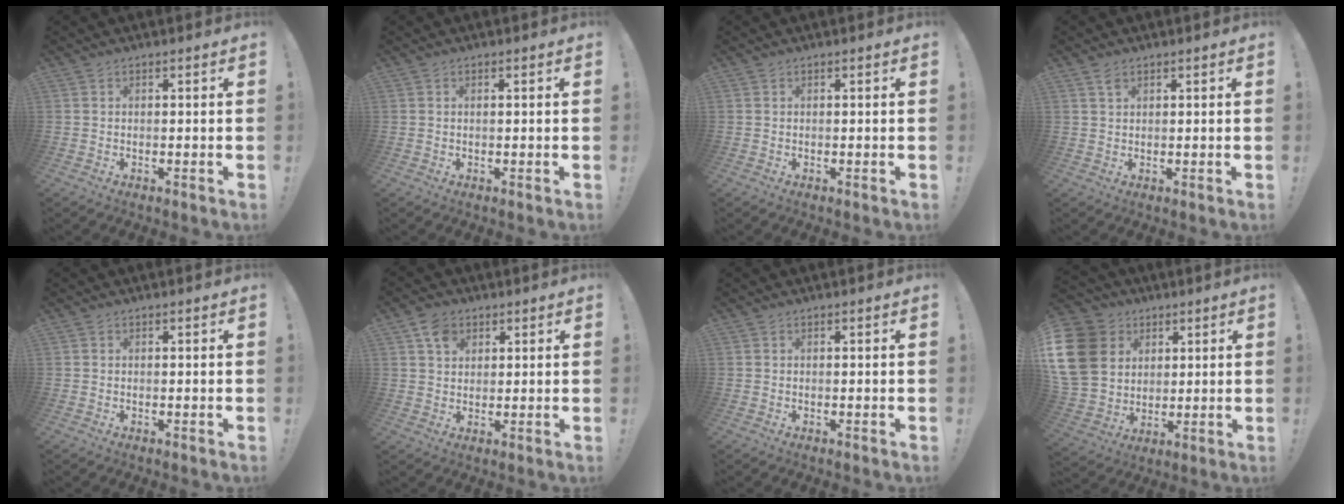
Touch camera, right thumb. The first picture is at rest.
{"total": 0.5, "force": [0.2, -0.1, 0.4], "torque": [-0.008, 0.000, 0.003]}
{"total": 0.0}
{"total": 2.0, "force": [1.3, 0.9, 1.2], "torque": [-0.022, -0.003, 0.024]}
{"total": 0.0}
{"total": 6.0, "force": [3.2, 4.4, 2.6], "torque": [-0.044, -0.006, 0.061]}
{"total": 0.0}
{"total": 17.0, "force": [4.5, 14.0, 8.6], "torque": [-0.157, -0.011, 0.094]}